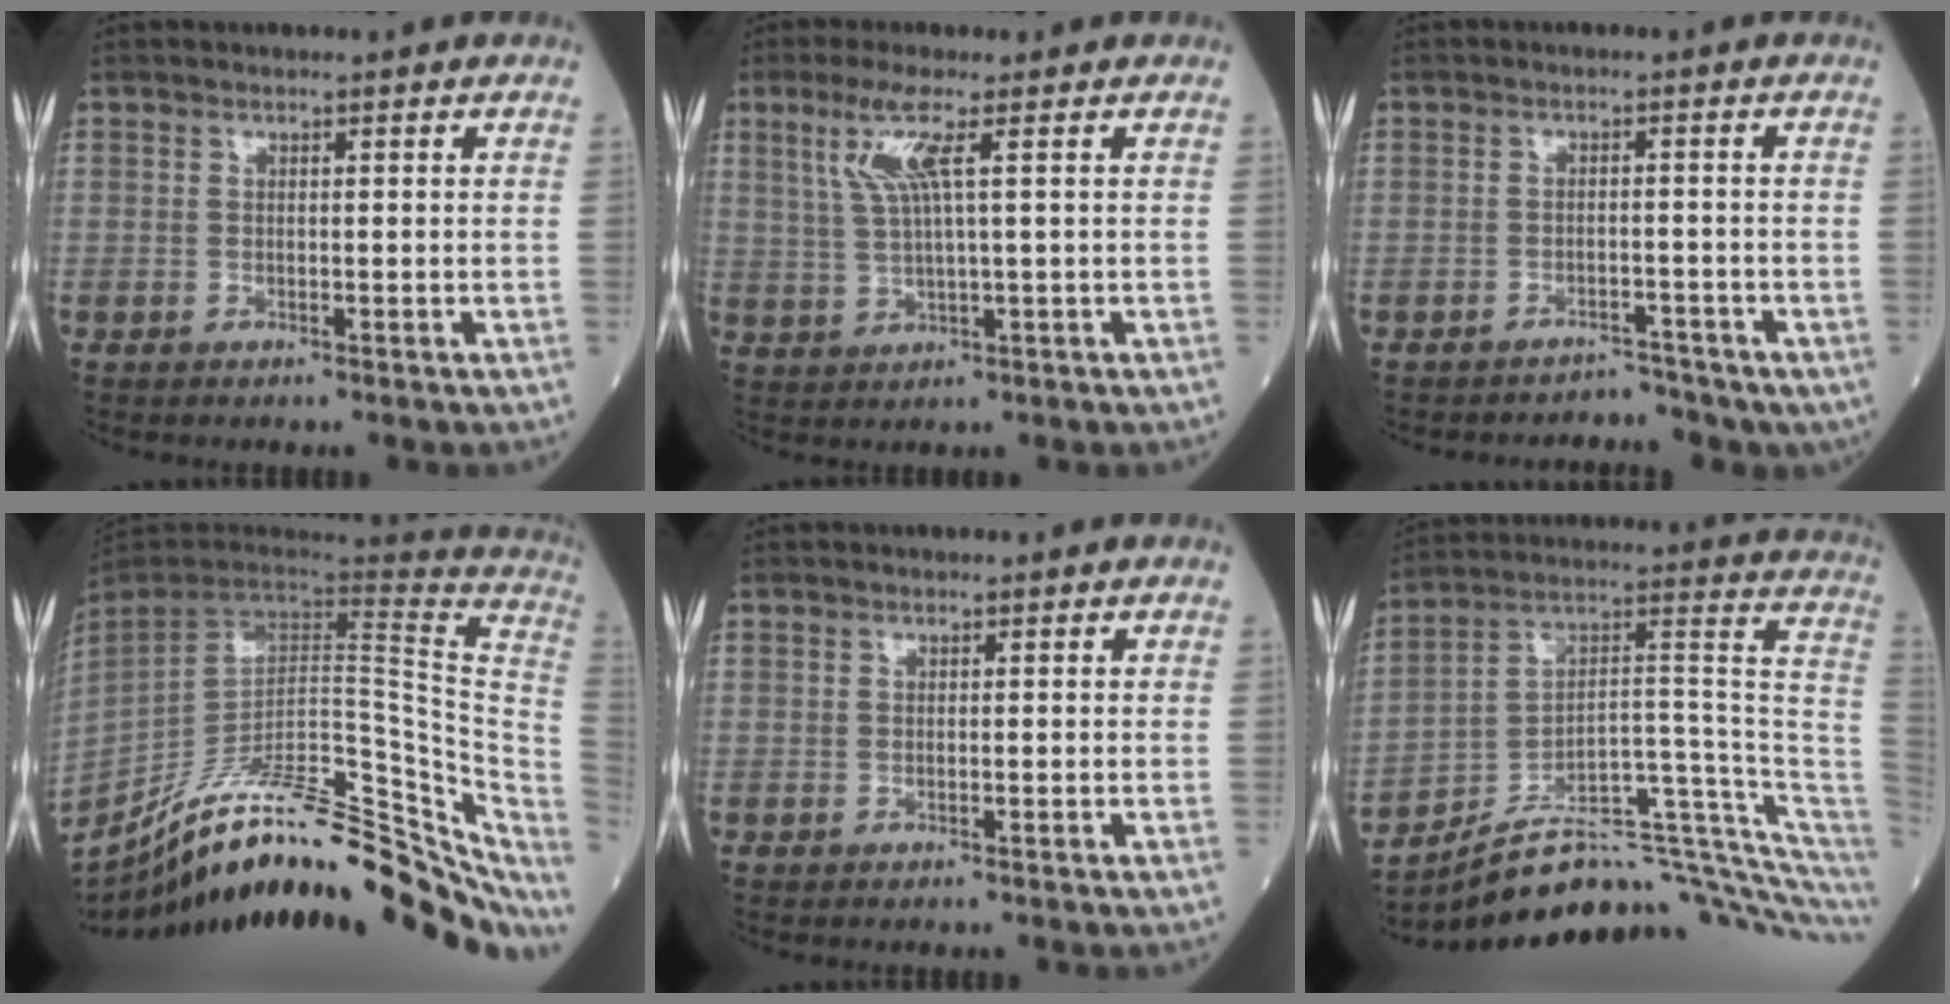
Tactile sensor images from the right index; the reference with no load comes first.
{"total": 5.6, "force": [2.3, -0.3, 5.1], "torque": [-0.111, 0.004, 0.051]}
{"total": 5.1, "force": [-4.5, 2.5, 0.0], "torque": [0.009, 0.020, -0.052]}
{"total": 32.8, "force": [-23.2, 10.0, 20.9], "torque": [-0.275, -0.015, -0.331]}
{"total": 0.0}
{"total": 19.8, "force": [-16.0, 2.0, 11.5], "torque": [-0.100, 0.081, -0.233]}